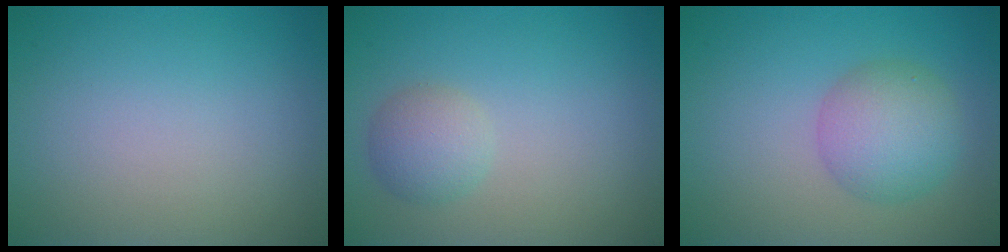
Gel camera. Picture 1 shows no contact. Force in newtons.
{"total": 2.4, "press": 2.4, "slide": 0.0}
{"total": 4.5, "press": 4.5, "slide": 0.1}